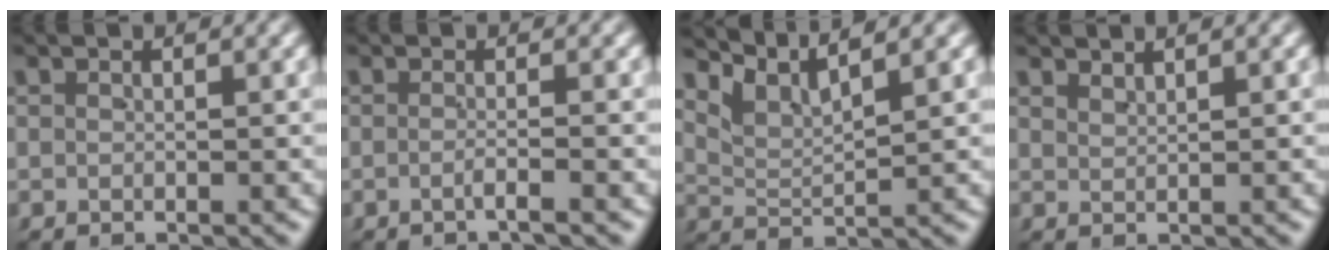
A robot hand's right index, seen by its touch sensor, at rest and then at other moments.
{"total": 1.4, "force": [-1.1, -0.3, 0.8], "torque": [-0.017, -0.002, -0.022]}
{"total": 3.9, "force": [3.3, 1.3, 1.7], "torque": [-0.049, -0.004, 0.061]}
{"total": 1.5, "force": [1.4, -0.4, 0.1], "torque": [0.001, 0.000, 0.030]}